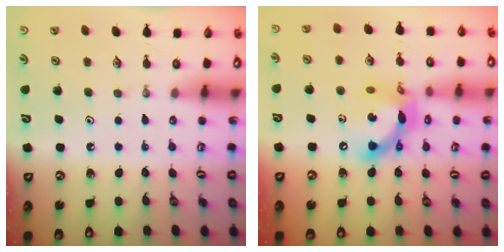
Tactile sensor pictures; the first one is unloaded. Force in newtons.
{"total": 13.8, "press": 13.8, "slide": 0.8}